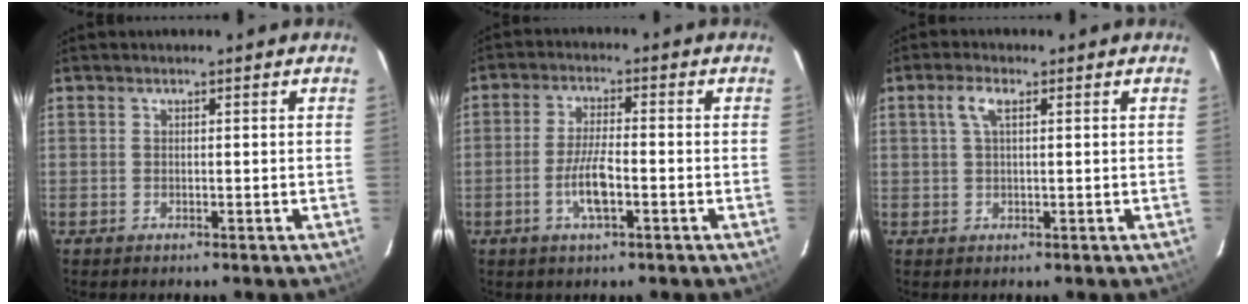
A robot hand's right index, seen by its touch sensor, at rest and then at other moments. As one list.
[{"total": 5.9, "force": [-2.2, 1.2, 5.4], "torque": [-0.106, 0.000, -0.042]}, {"total": 3.0, "force": [1.1, 1.0, 2.6], "torque": [-0.056, 0.008, 0.021]}]